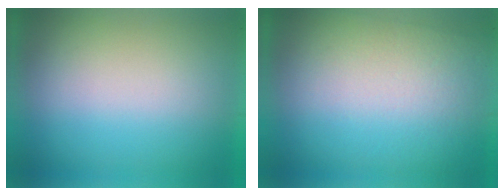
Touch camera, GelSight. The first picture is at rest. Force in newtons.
{"total": 2.9}